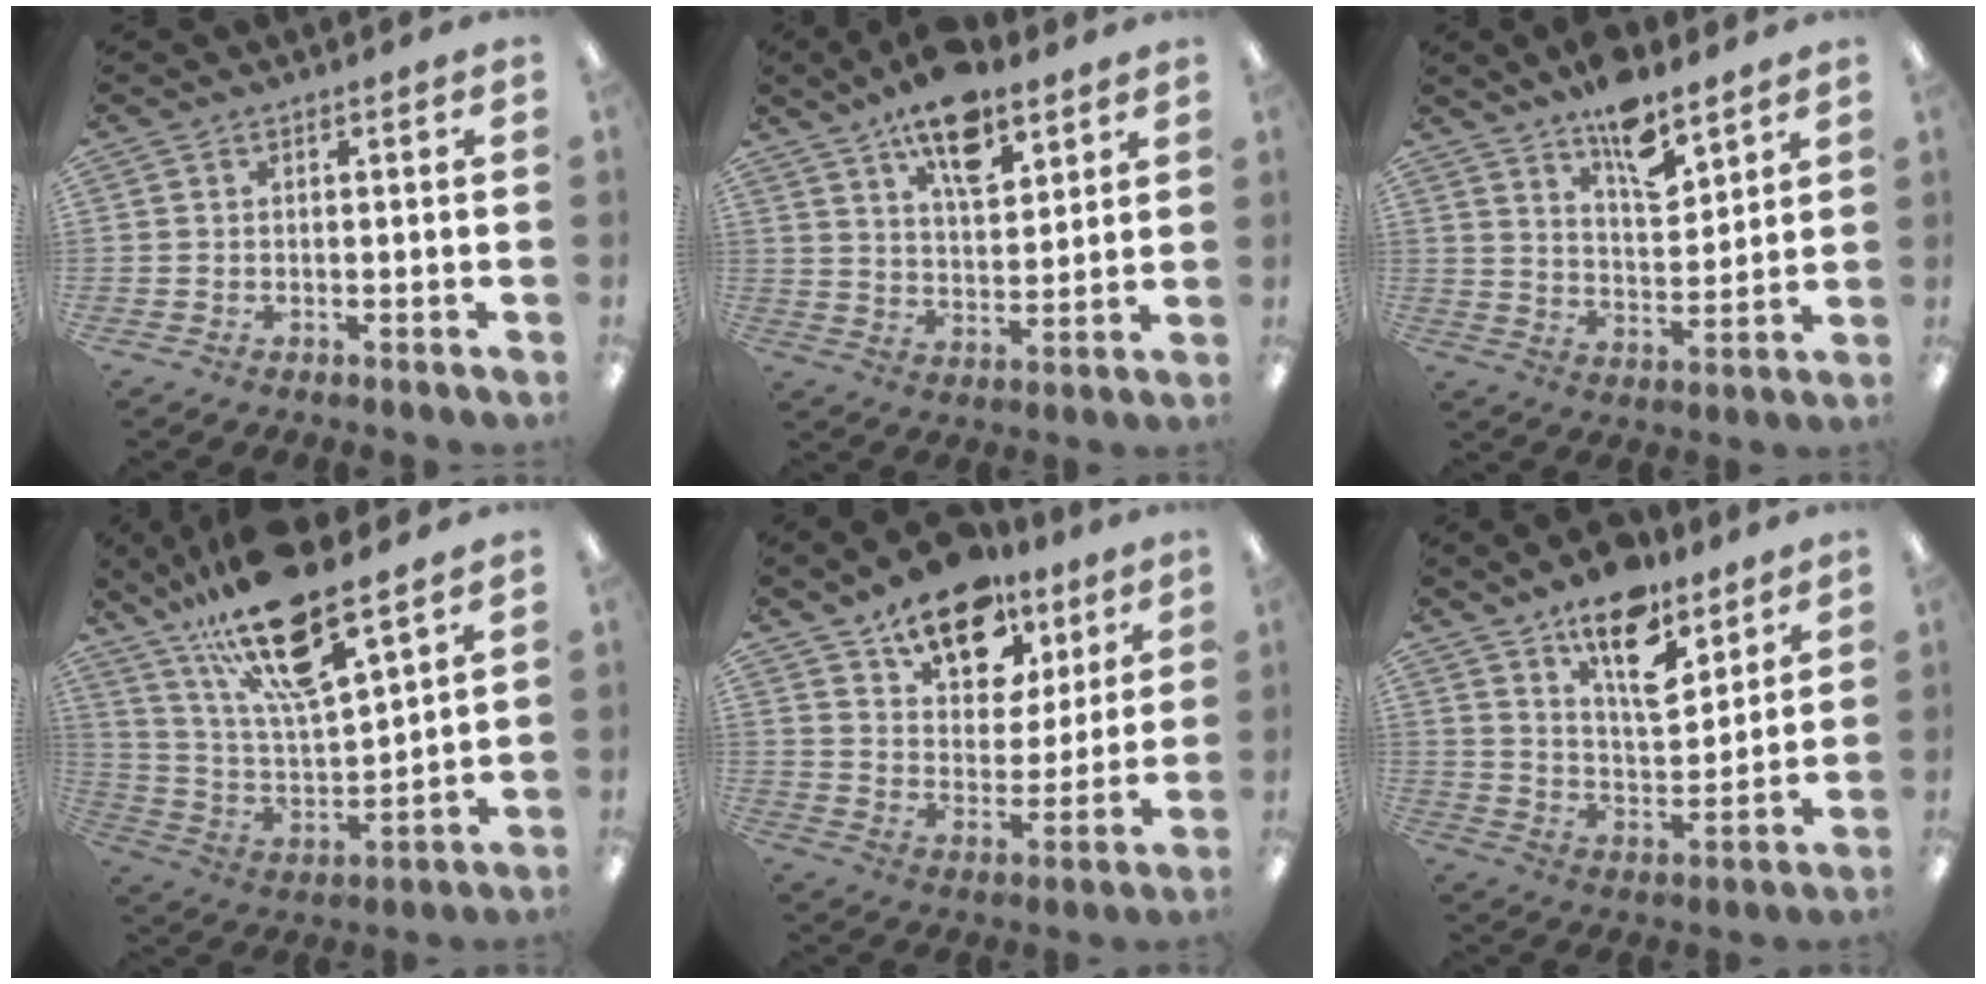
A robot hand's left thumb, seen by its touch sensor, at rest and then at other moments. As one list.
[{"total": 14.1, "force": [9.5, 6.3, 8.2], "torque": [-0.125, -0.045, 0.166]}, {"total": 12.2, "force": [9.2, 4.5, 6.6], "torque": [-0.097, -0.057, 0.160]}, {"total": 21.2, "force": [15.4, 5.5, 13.4], "torque": [-0.256, -0.090, 0.261]}, {"total": 16.5, "force": [11.6, 9.2, 7.4], "torque": [-0.107, -0.069, 0.206]}, {"total": 14.6, "force": [10.2, 6.4, 8.1], "torque": [-0.119, -0.062, 0.178]}]